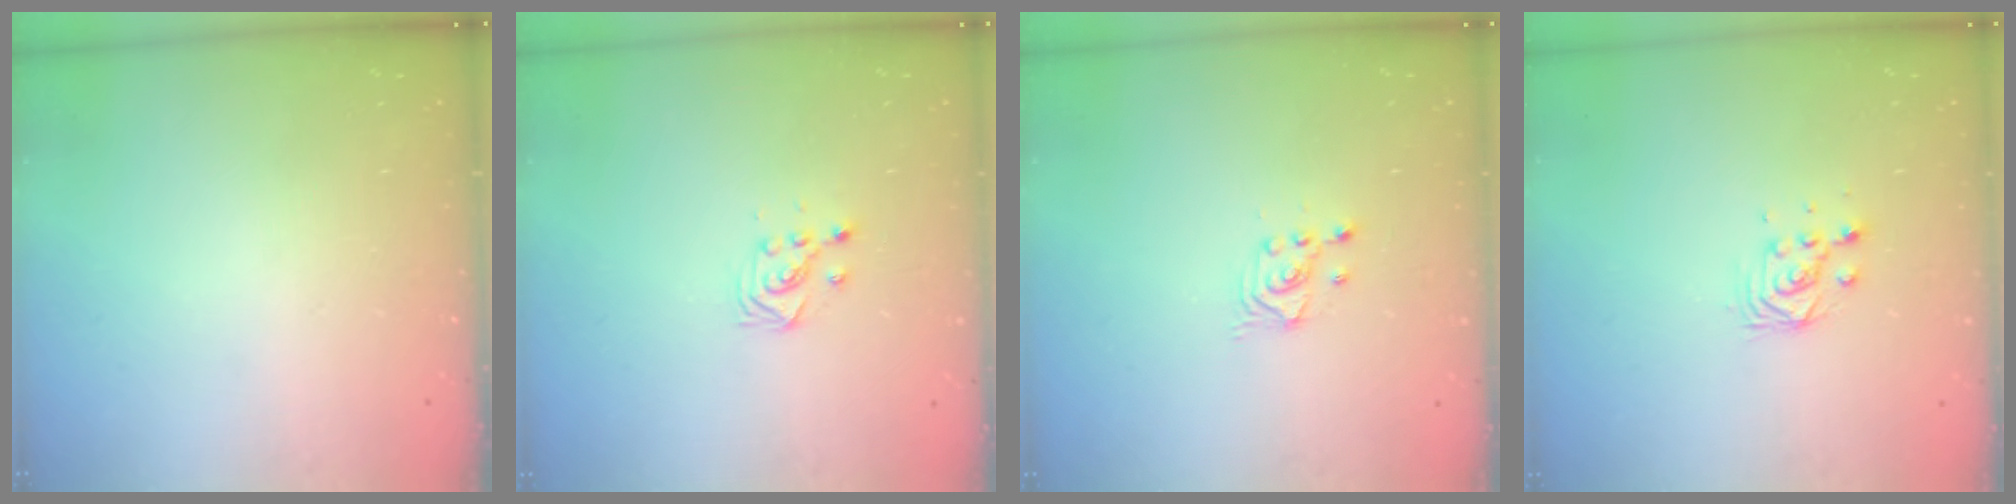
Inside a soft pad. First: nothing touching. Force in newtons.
{"total": 2.7, "press": 2.7, "slide": 0.3}
{"total": 2.7, "press": 2.7, "slide": 0.2}
{"total": 3.8, "press": 3.7, "slide": 0.6}